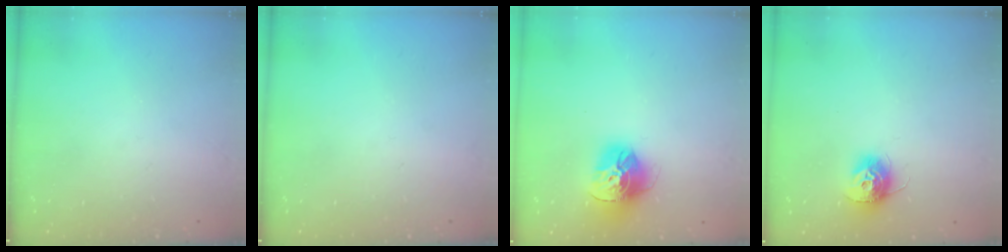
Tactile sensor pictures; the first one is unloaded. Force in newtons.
{"total": 0.0}
{"total": 16.3, "press": 16.2, "slide": 1.5}
{"total": 10.2, "press": 10.2, "slide": 0.4}